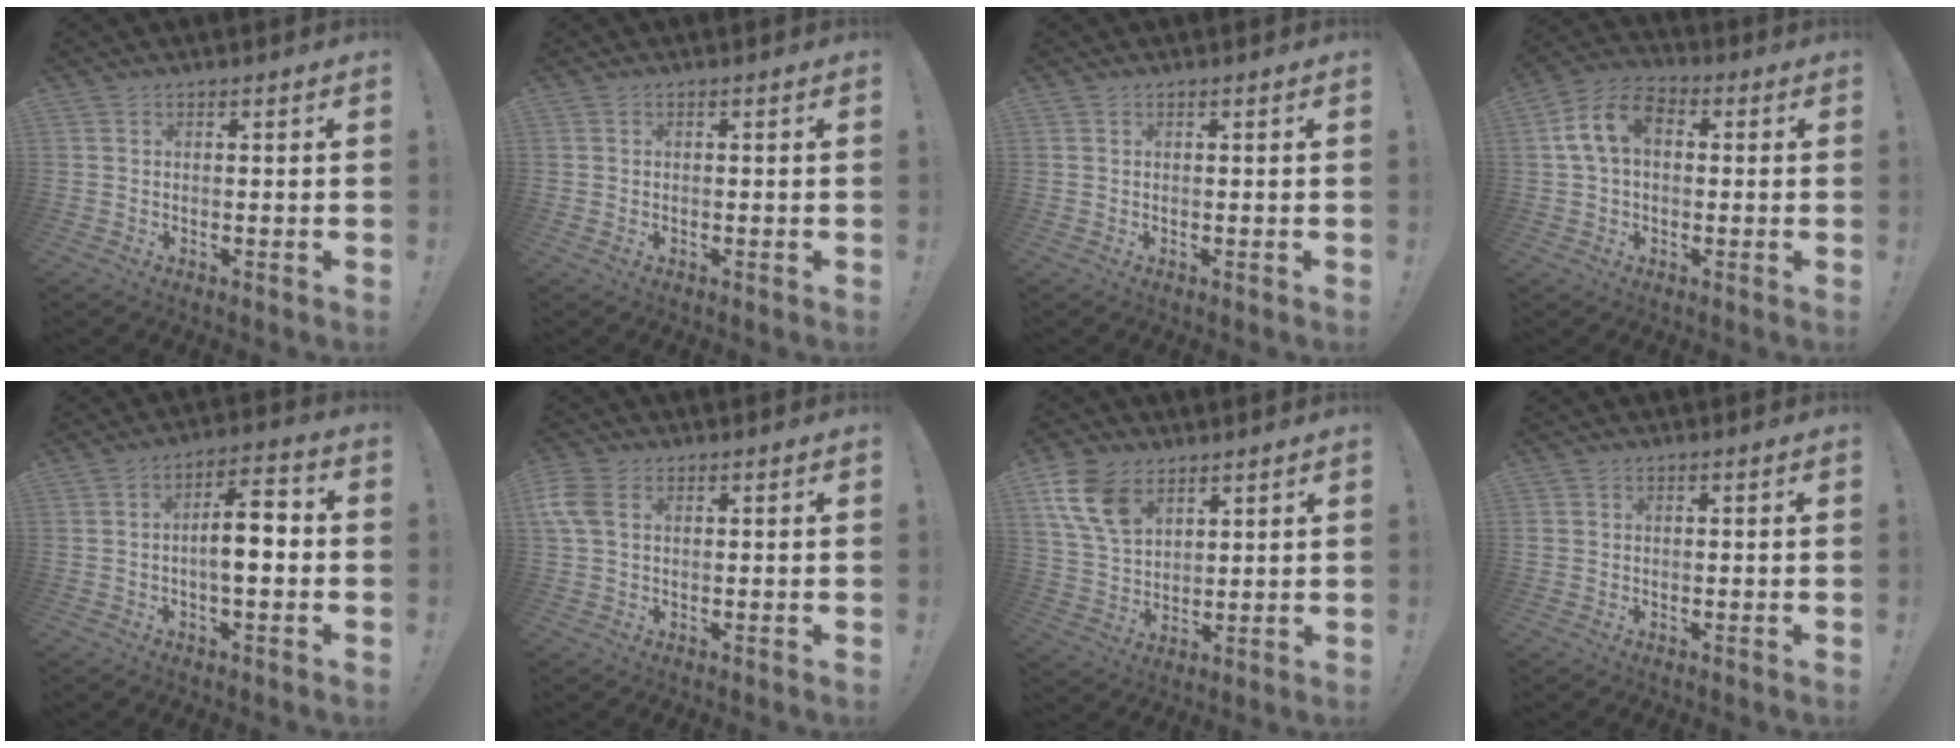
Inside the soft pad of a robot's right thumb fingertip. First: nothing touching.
{"total": 0.0}
{"total": 0.0}
{"total": 10.9, "force": [1.9, 7.2, 7.9], "torque": [-0.148, 0.012, 0.040]}
{"total": 9.9, "force": [-1.1, 3.6, 9.2], "torque": [-0.131, 0.008, -0.022]}
{"total": 6.2, "force": [1.5, 4.2, 4.4], "torque": [-0.109, 0.006, 0.031]}
{"total": 12.7, "force": [6.8, 8.1, 7.0], "torque": [-0.136, -0.022, 0.134]}
{"total": 0.8, "force": [-0.2, 0.7, 0.3], "torque": [-0.004, 0.002, -0.004]}